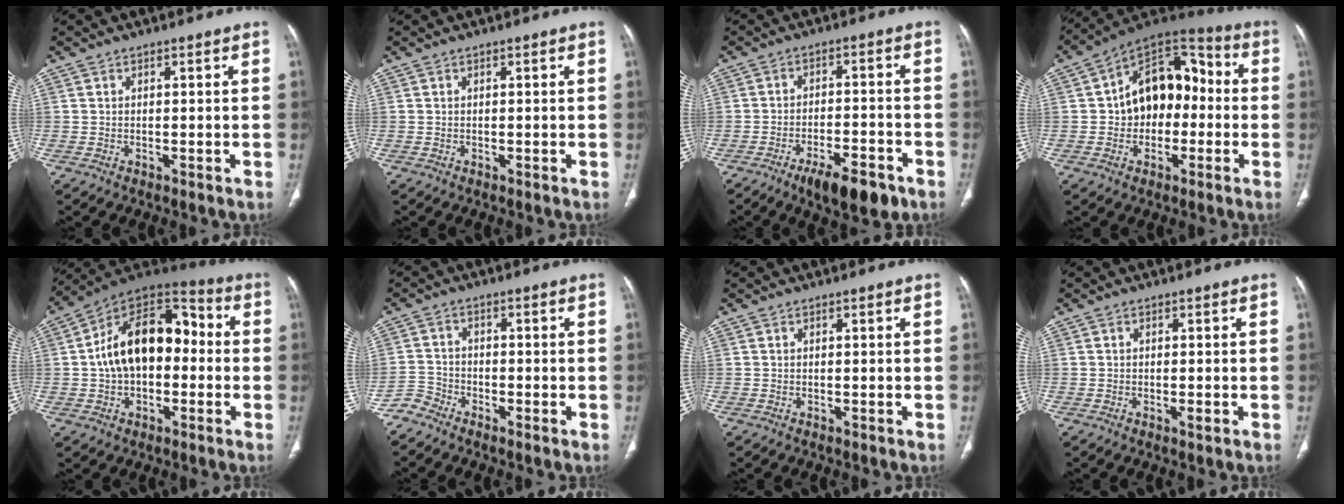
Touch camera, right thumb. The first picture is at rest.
{"total": 0.0}
{"total": 10.3, "force": [-6.3, 3.6, 7.3], "torque": [-0.103, 0.031, -0.093]}
{"total": 16.2, "force": [-0.3, 11.2, 11.6], "torque": [-0.127, 0.050, -0.017]}
{"total": 18.9, "force": [0.2, 12.0, 14.6], "torque": [-0.208, 0.048, -0.006]}
{"total": 3.1, "force": [-2.9, 1.0, 0.0], "torque": [0.002, 0.002, -0.069]}
{"total": 0.0}
{"total": 1.0, "force": [-0.4, 0.3, 0.9], "torque": [-0.016, -0.002, -0.006]}